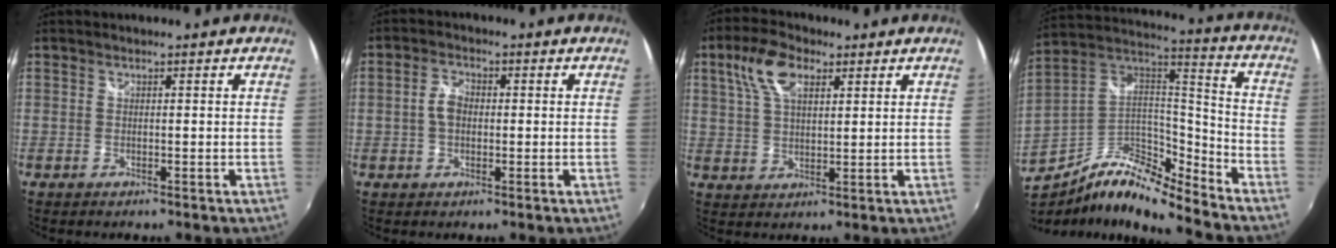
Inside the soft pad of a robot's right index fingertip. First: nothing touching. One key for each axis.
{"total": 3.8, "fx": -0.2, "fy": 2.6, "fz": 2.8, "tx": -0.056, "ty": 0.009, "tz": -0.003}
{"total": 8.8, "fx": 4.2, "fy": 4.3, "fz": 6.5, "tx": -0.131, "ty": 0.023, "tz": 0.078}
{"total": 15.6, "fx": -12.1, "fy": 4.4, "fz": 8.8, "tx": -0.176, "ty": 0.008, "tz": -0.233}